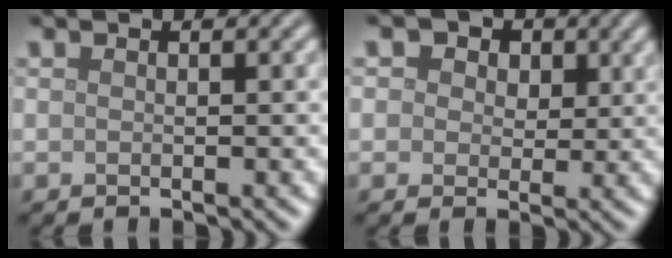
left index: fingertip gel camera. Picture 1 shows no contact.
{"total": 5.8, "force": [2.9, 4.1, 2.8], "torque": [-0.048, 0.011, 0.018]}